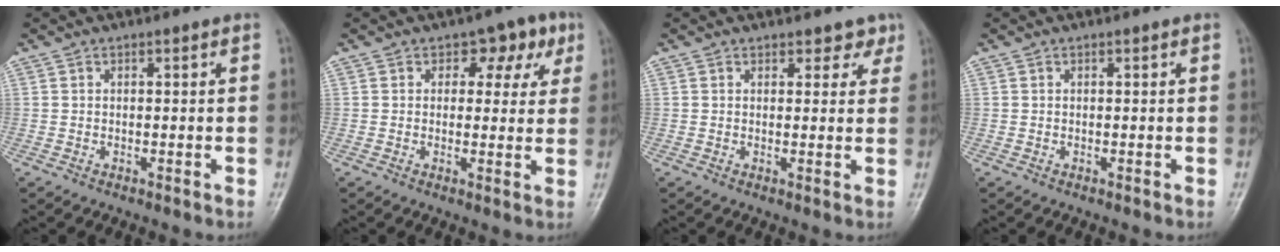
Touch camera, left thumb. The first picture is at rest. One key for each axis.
{"total": 6.7, "fx": 2.7, "fy": 4.7, "fz": 4.0, "tx": 0.000, "ty": -0.002, "tz": 0.024}
{"total": 2.9, "fx": 2.1, "fy": 1.8, "fz": 0.6, "tx": 0.021, "ty": -0.011, "tz": 0.019}
{"total": 0.0}